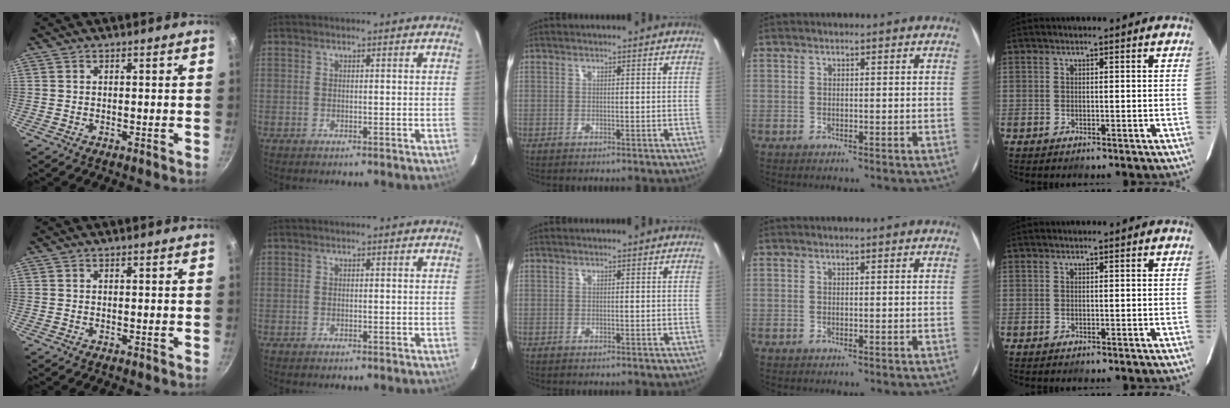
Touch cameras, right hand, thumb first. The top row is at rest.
{}